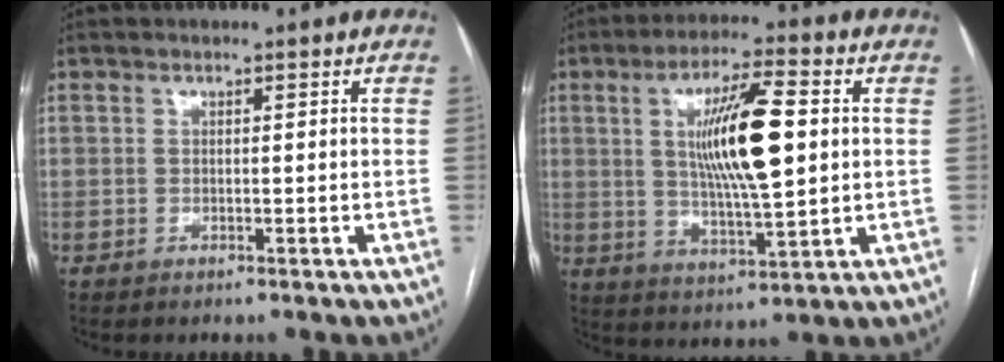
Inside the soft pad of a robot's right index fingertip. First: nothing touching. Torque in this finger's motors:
{"motor_torque": [0.78, 0.33, 0.60, 0.21]}